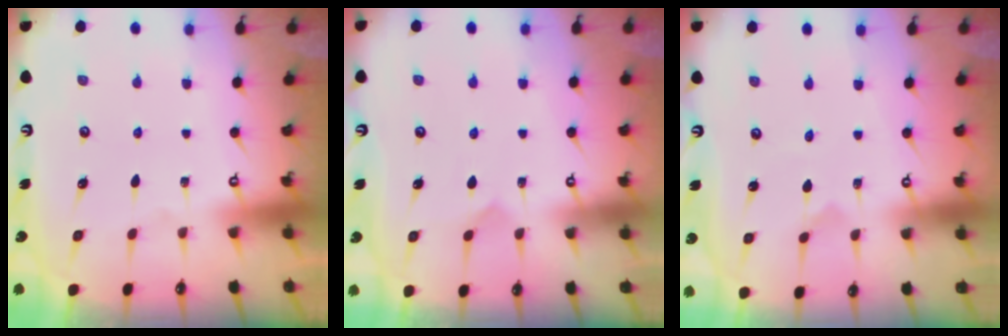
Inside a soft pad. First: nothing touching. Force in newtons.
{"total": 2.5, "press": 2.5, "slide": 0.2}
{"total": 0.0}